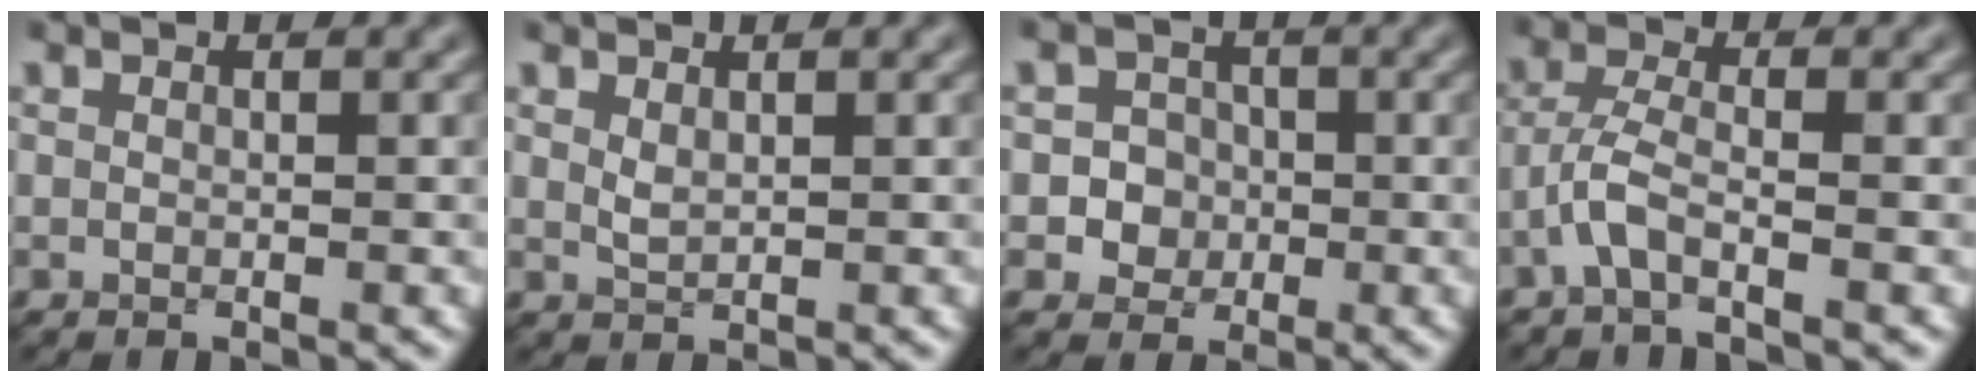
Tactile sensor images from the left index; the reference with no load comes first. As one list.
[{"total": 1.0, "force": [0.6, 0.3, 0.7], "torque": [-0.022, 0.000, 0.017]}, {"total": 3.4, "force": [-0.9, 3.2, 0.8], "torque": [0.010, 0.011, -0.034]}, {"total": 2.7, "force": [-1.7, 0.4, 2.1], "torque": [-0.052, 0.008, -0.045]}]